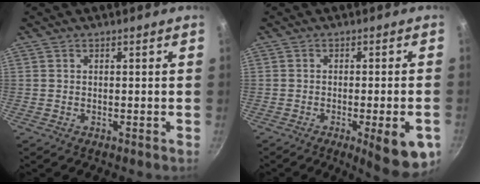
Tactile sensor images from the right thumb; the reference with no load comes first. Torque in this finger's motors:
{"motor_torque": [1.32, 1.08, 1.20, -0.27, 0.25]}